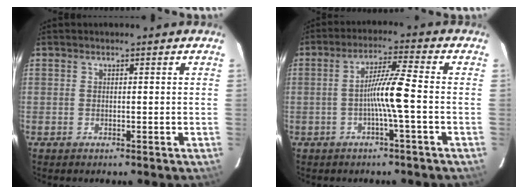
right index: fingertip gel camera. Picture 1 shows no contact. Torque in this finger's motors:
{"motor_torque": [0.66, -0.12, 0.53, 0.15]}